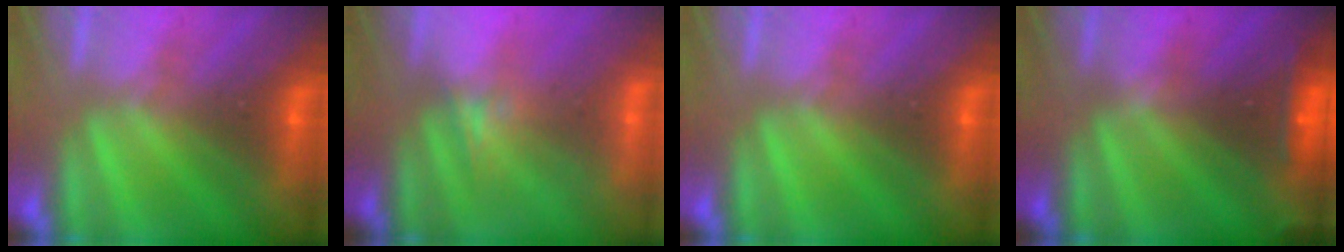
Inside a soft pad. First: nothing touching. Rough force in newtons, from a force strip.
{"total": 1.8}
{"total": 0.0}
{"total": 3.1}